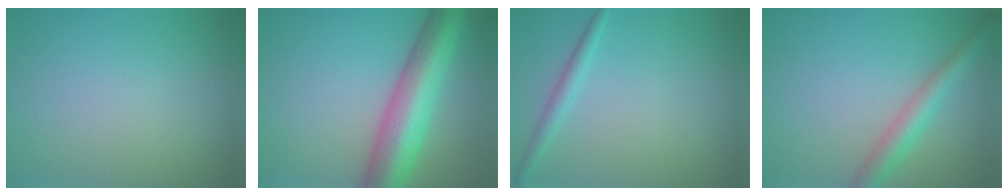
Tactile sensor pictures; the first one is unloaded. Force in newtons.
{"total": 9.3, "press": 9.3, "slide": 0.3}
{"total": 1.7, "press": 1.7, "slide": 0.0}
{"total": 3.3, "press": 3.3, "slide": 0.1}